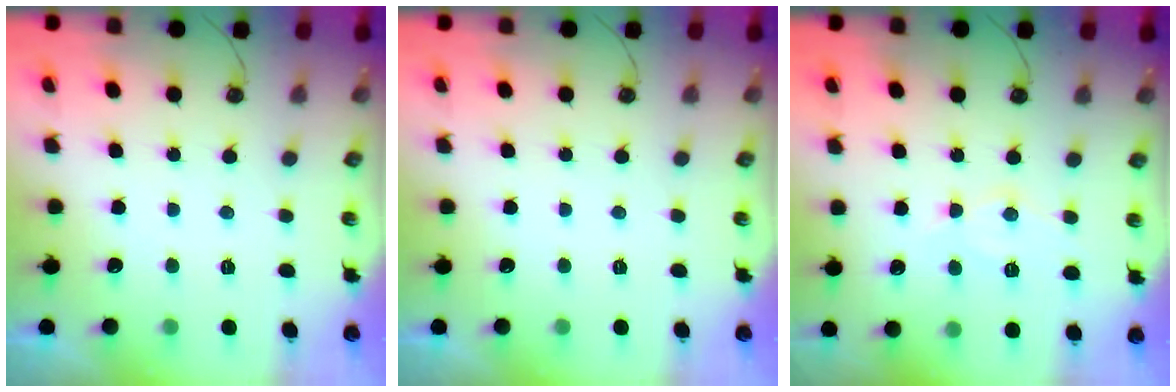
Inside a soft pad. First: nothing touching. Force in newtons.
{"total": 0.0}
{"total": 10.0, "press": 9.9, "slide": 0.9}